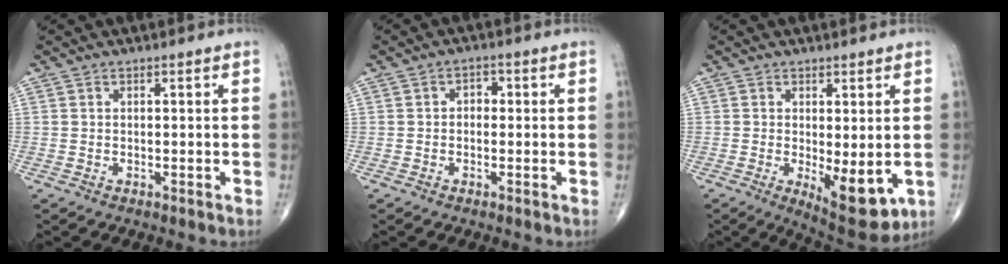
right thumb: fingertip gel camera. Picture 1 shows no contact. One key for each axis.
{"total": 2.0, "fx": -0.1, "fy": 1.5, "fz": 1.3, "tx": -0.007, "ty": 0.008, "tz": -0.007}
{"total": 9.5, "fx": -1.8, "fy": 3.7, "fz": 8.6, "tx": -0.110, "ty": -0.024, "tz": -0.014}